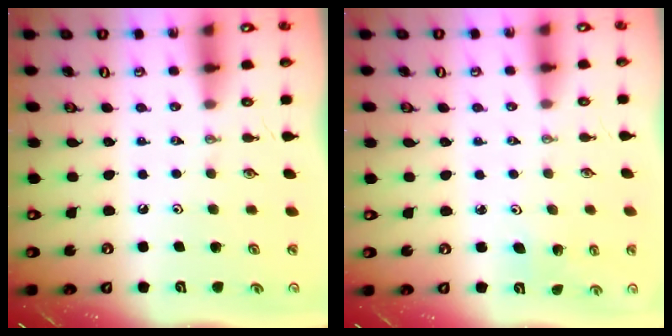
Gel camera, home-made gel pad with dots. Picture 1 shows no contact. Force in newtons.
{"total": 2.6, "press": 2.5, "slide": 0.9}